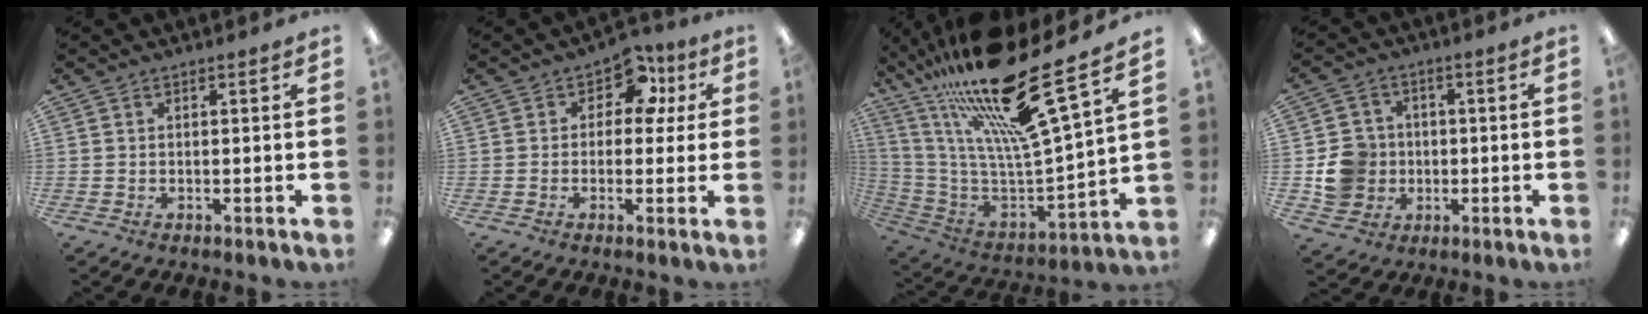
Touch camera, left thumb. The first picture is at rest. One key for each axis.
{"total": 8.6, "fx": 3.0, "fy": 6.1, "fz": 5.3, "tx": -0.065, "ty": -0.003, "tz": 0.050}
{"total": 25.6, "fx": 18.2, "fy": 4.0, "fz": 17.6, "tx": -0.301, "ty": -0.124, "tz": 0.291}
{"total": 9.2, "fx": -1.2, "fy": 8.8, "fz": 2.6, "tx": -0.051, "ty": 0.016, "tz": -0.013}